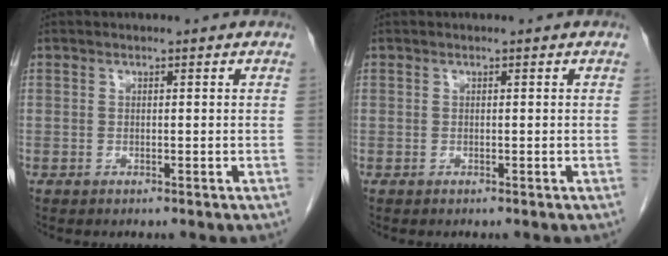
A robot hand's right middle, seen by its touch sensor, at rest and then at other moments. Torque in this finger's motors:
{"motor_torque": [0.09, -0.67, -0.01, -0.01]}